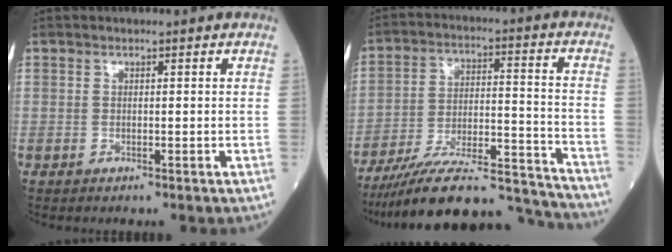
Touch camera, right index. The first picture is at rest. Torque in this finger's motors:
{"motor_torque": [1.07, -1.07, 0.21, 0.07]}